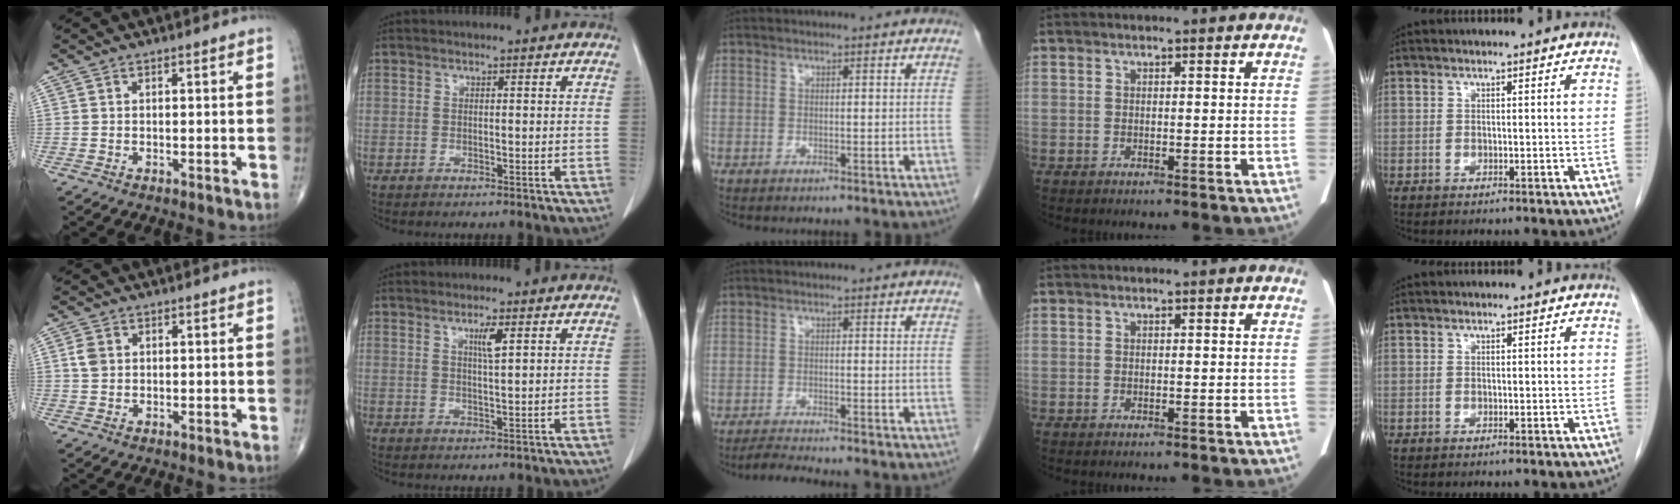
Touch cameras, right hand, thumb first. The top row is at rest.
{"thumb": {"total": 2.6, "force": [0.6, 2.1, 1.5], "torque": [-0.027, 0.003, 0.012]}, "index": {"total": 2.8, "force": [1.4, 0.2, 2.5], "torque": [-0.045, -0.003, 0.024]}, "middle": {"total": 2.8, "force": [-2.6, -0.7, 0.6], "torque": [-0.019, -0.016, -0.049]}}